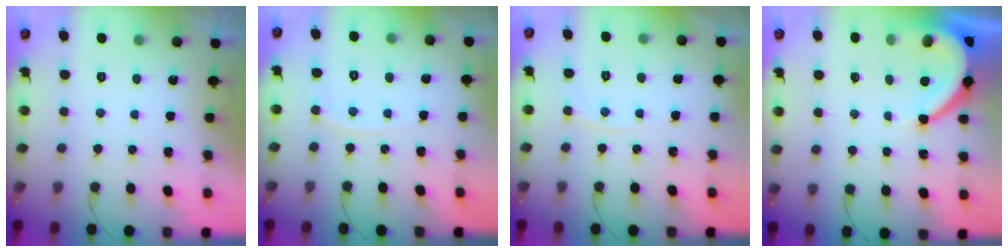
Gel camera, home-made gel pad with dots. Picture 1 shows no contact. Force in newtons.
{"total": 4.4, "press": 4.4, "slide": 0.8}
{"total": 3.3, "press": 3.2, "slide": 0.6}
{"total": 8.3, "press": 8.3, "slide": 0.6}